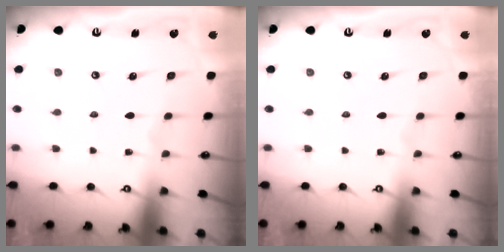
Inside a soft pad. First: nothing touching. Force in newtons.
{"total": 0.0}